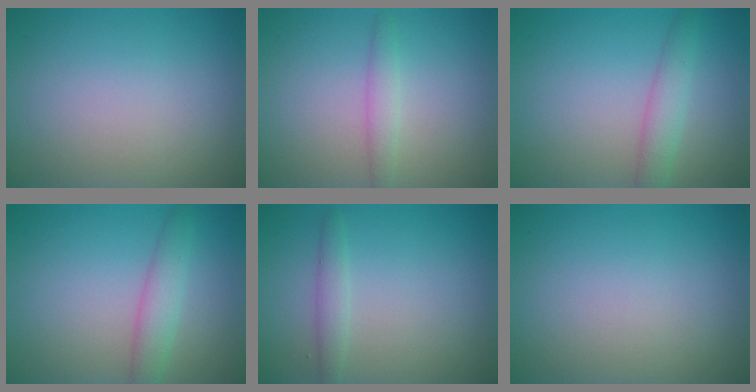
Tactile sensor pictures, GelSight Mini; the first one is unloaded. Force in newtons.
{"total": 1.6, "press": 1.6, "slide": 0.0}
{"total": 2.6, "press": 2.6, "slide": 0.1}
{"total": 2.7, "press": 2.6, "slide": 0.2}
{"total": 1.5, "press": 1.5, "slide": 0.1}
{"total": 0.0}